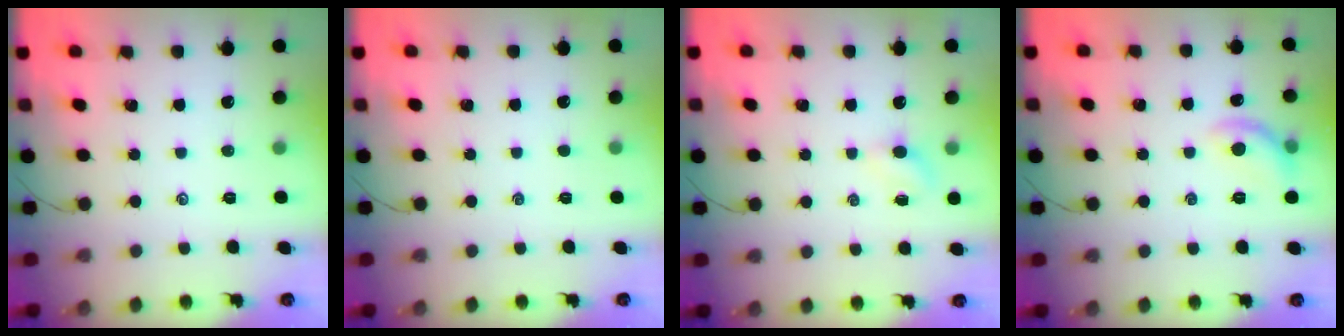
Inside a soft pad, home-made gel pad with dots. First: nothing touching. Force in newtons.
{"total": 0.0}
{"total": 2.9, "press": 2.8, "slide": 0.9}
{"total": 8.8, "press": 8.7, "slide": 0.4}